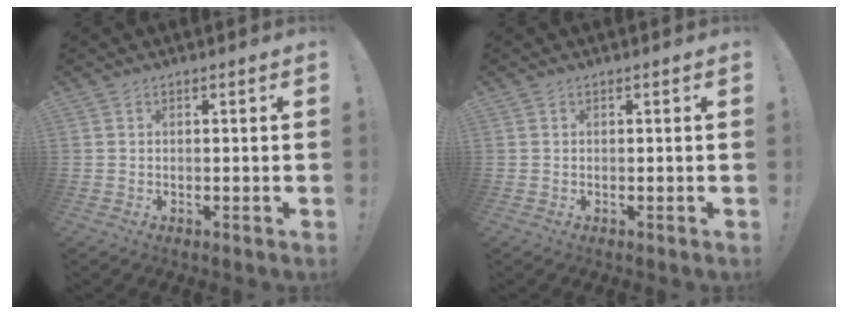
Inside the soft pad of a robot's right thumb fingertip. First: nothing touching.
{"total": 0.0}